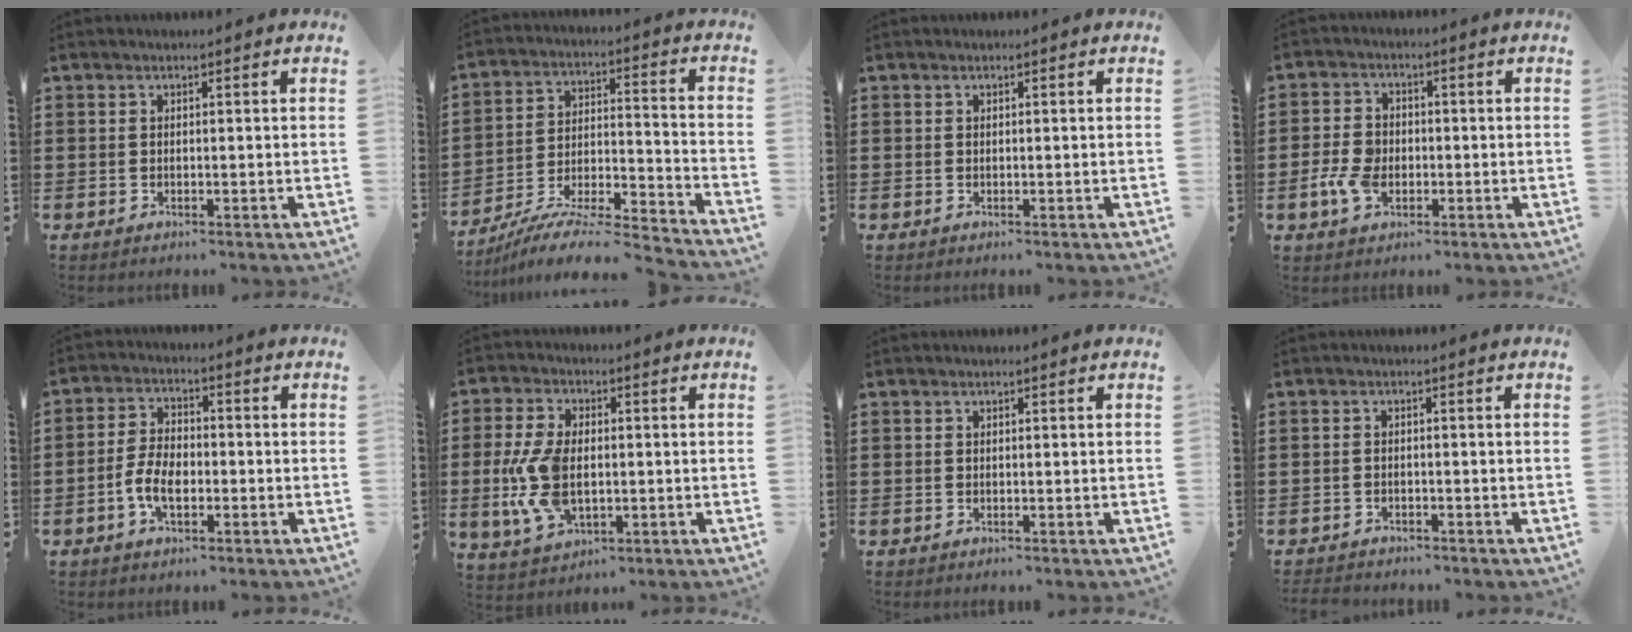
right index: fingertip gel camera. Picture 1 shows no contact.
{"total": 8.1, "force": [-7.5, 0.3, 3.0], "torque": [-0.049, -0.002, -0.151]}
{"total": 0.0}
{"total": 5.2, "force": [-1.6, 3.7, 3.4], "torque": [-0.092, 0.000, -0.035]}
{"total": 5.9, "force": [-1.9, 3.1, 4.7], "torque": [-0.114, -0.001, -0.044]}
{"total": 9.6, "force": [-0.8, 5.5, 7.9], "torque": [-0.195, -0.005, -0.022]}
{"total": 0.0}
{"total": 1.3, "force": [-1.2, 0.2, -0.1], "torque": [-0.002, 0.001, -0.028]}